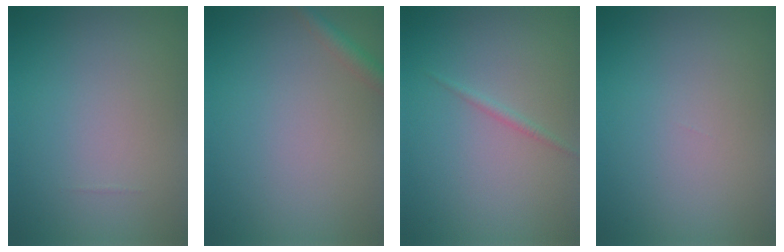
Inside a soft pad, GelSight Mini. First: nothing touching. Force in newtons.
{"total": 1.6, "press": 1.6, "slide": 0.1}
{"total": 0.8, "press": 0.8, "slide": 0.1}
{"total": 0.0}